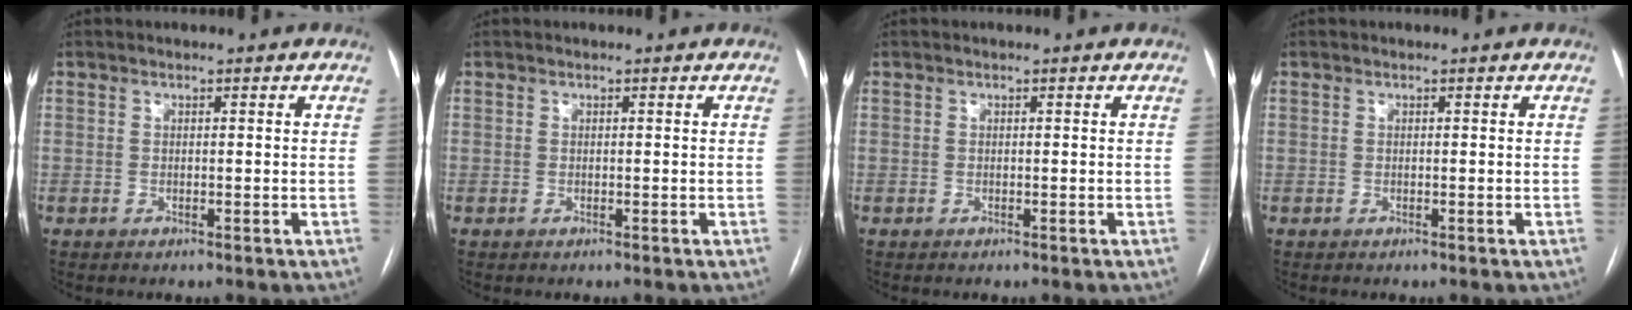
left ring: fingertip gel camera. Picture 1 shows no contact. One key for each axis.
{"total": 0.0}
{"total": 0.0}
{"total": 0.0}